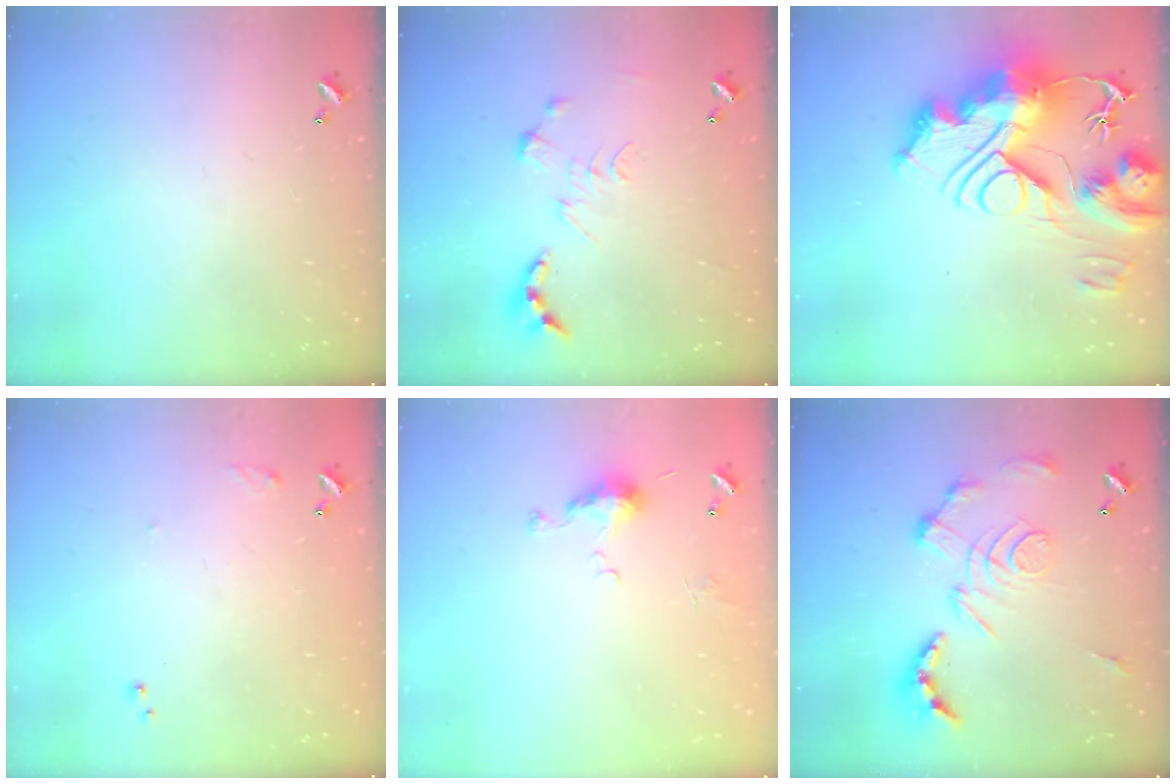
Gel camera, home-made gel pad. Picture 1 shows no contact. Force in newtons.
{"total": 0.0}
{"total": 0.5, "press": 0.5, "slide": 0.0}
{"total": 6.5, "press": 6.5, "slide": 0.7}
{"total": 5.0, "press": 5.0, "slide": 0.7}
{"total": 3.4, "press": 2.7, "slide": 2.0}